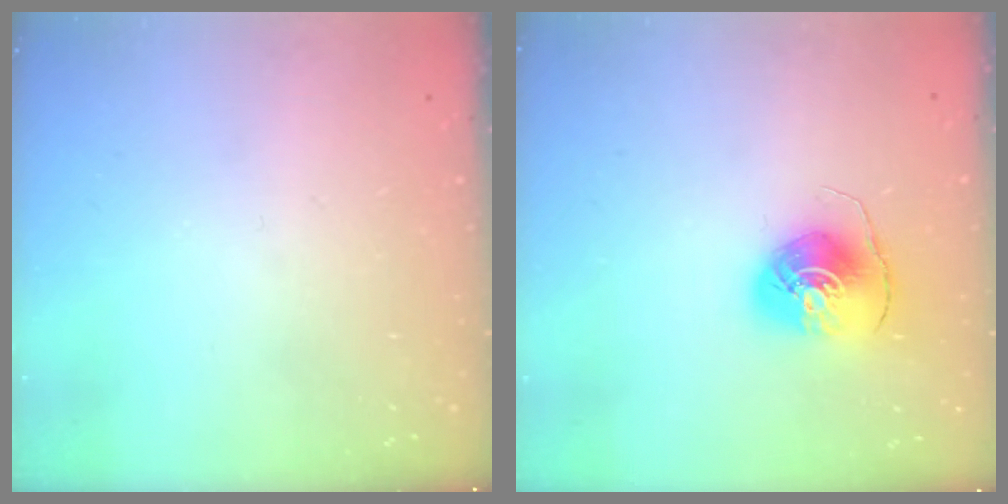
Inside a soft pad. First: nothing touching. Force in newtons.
{"total": 7.6, "press": 7.6, "slide": 0.3}